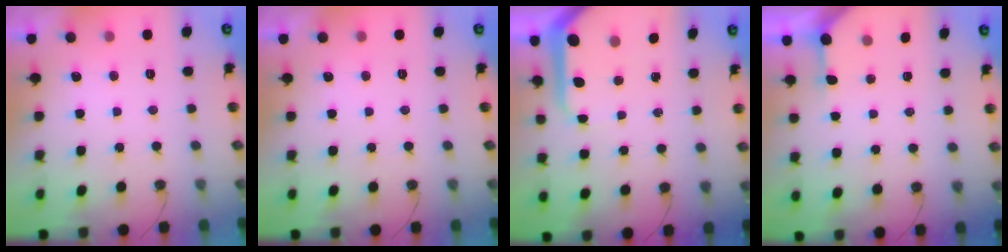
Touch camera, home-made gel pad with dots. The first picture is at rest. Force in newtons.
{"total": 0.0}
{"total": 7.9, "press": 7.8, "slide": 0.9}
{"total": 2.8, "press": 2.8, "slide": 0.3}